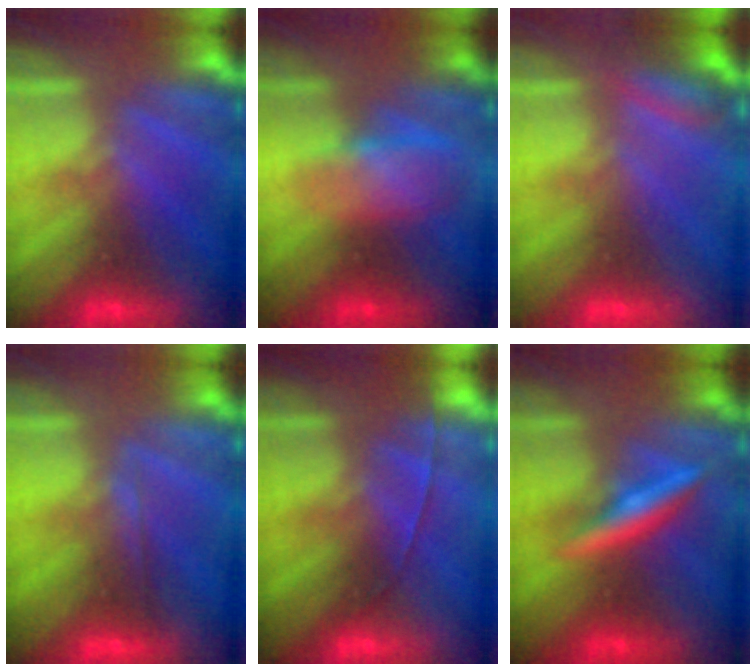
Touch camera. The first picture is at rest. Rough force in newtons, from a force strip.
{"total": 3.0}
{"total": 2.8}
{"total": 1.9}
{"total": 1.9}
{"total": 2.8}